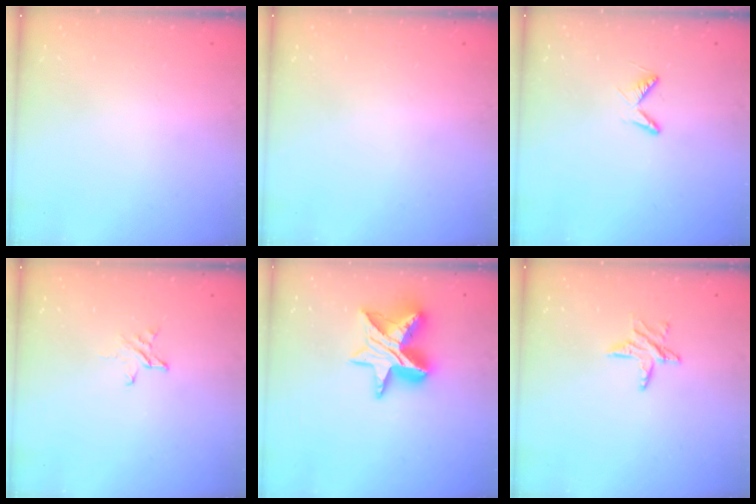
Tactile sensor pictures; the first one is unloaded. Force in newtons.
{"total": 0.0}
{"total": 4.0, "press": 4.0, "slide": 0.5}
{"total": 3.0, "press": 3.0, "slide": 0.3}
{"total": 14.6, "press": 14.5, "slide": 1.5}
{"total": 6.7, "press": 6.7, "slide": 0.4}